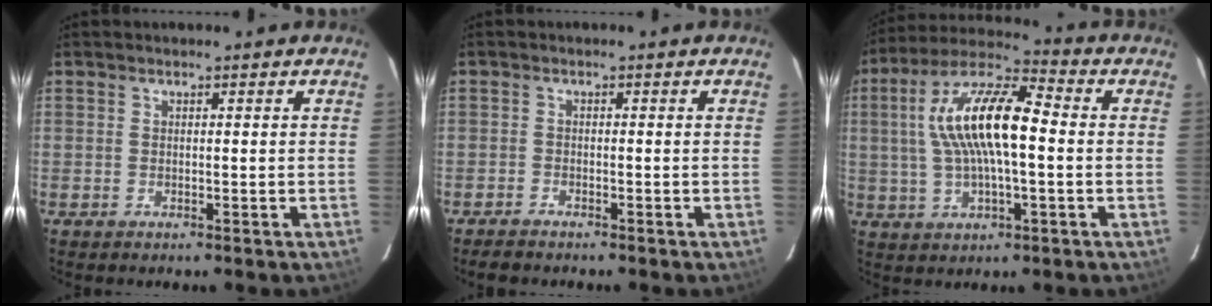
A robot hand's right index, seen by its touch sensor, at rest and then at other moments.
{"total": 2.4, "force": [-2.2, 0.6, 0.6], "torque": [-0.024, -0.003, -0.040]}
{"total": 15.8, "force": [1.0, 5.1, 14.9], "torque": [-0.284, 0.022, 0.010]}